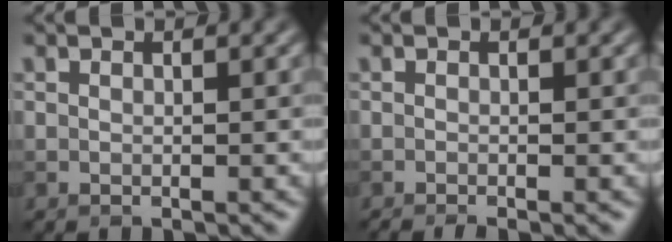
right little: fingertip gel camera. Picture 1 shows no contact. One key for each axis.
{"total": 1.1, "fx": -0.8, "fy": 0.1, "fz": 0.7, "tx": -0.006, "ty": -0.006, "tz": -0.016}